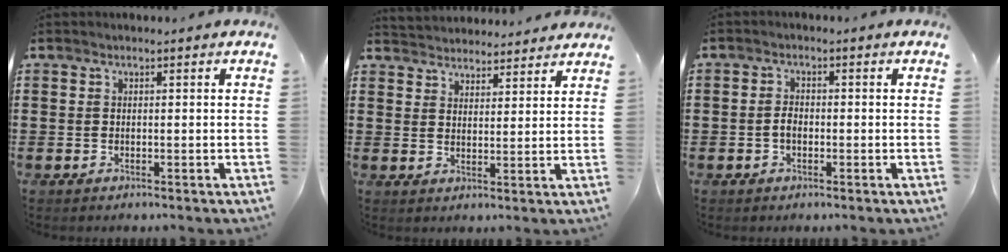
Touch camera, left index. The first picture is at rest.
{"total": 3.6, "force": [3.5, 0.3, -0.5], "torque": [-0.005, -0.014, 0.065]}
{"total": 2.0, "force": [-0.5, 1.2, 1.6], "torque": [-0.040, 0.002, -0.013]}